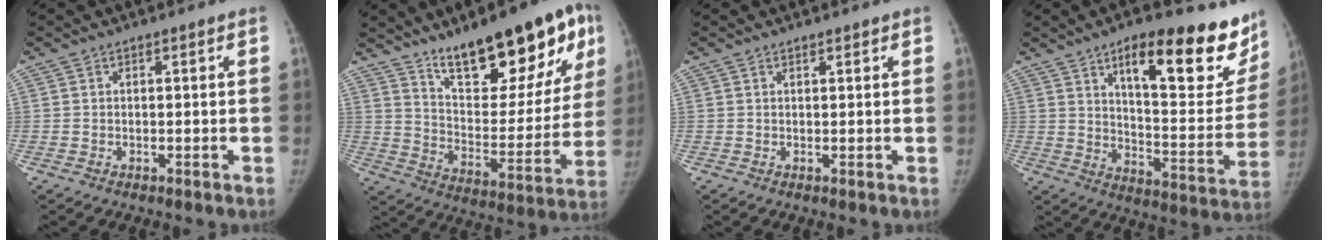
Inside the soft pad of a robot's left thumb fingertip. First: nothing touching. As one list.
[{"total": 24.7, "force": [15.1, 8.7, 17.5], "torque": [-0.199, -0.066, 0.236]}, {"total": 1.0, "force": [0.9, 0.4, 0.4], "torque": [-0.005, -0.005, 0.013]}, {"total": 24.4, "force": [15.8, 8.2, 16.8], "torque": [-0.173, -0.081, 0.223]}]